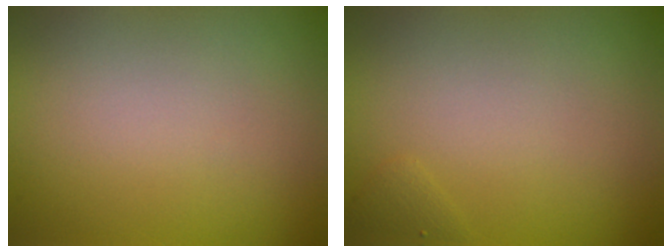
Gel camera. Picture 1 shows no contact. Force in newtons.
{"total": 0.6, "press": 0.6, "slide": 0.1}